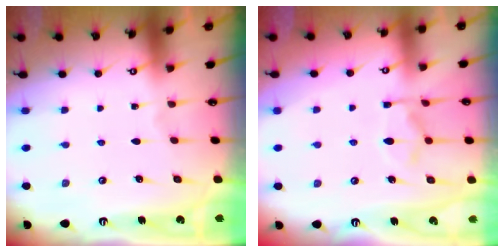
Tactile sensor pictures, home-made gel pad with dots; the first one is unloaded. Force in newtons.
{"total": 8.3, "press": 8.2, "slide": 1.3}